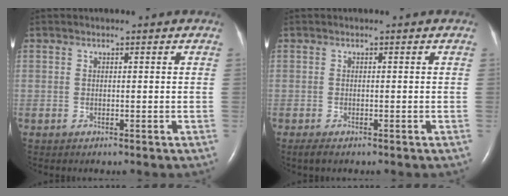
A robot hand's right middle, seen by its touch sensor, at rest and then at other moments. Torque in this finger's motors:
{"motor_torque": [0.19, -0.19, 0.01, 0.00]}